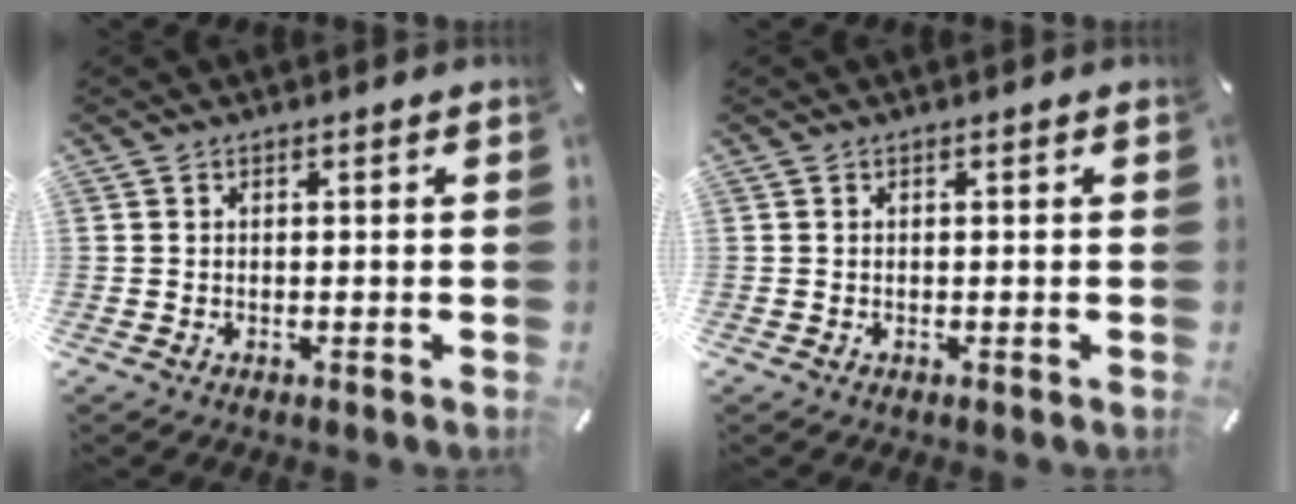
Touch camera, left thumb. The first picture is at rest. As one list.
[{"total": 0.0}]